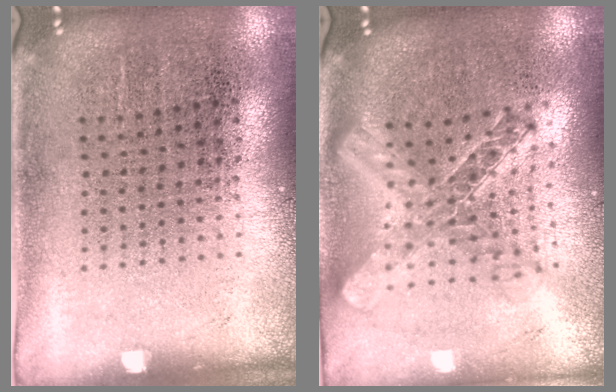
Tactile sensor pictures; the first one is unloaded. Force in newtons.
{"total": 2.1, "press": 1.8, "slide": 1.2}